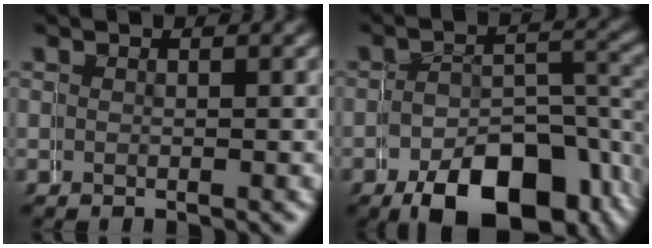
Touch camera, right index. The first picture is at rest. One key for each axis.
{"total": 8.8, "fx": -4.9, "fy": 4.9, "fz": 5.5, "tx": -0.072, "ty": -0.018, "tz": -0.072}